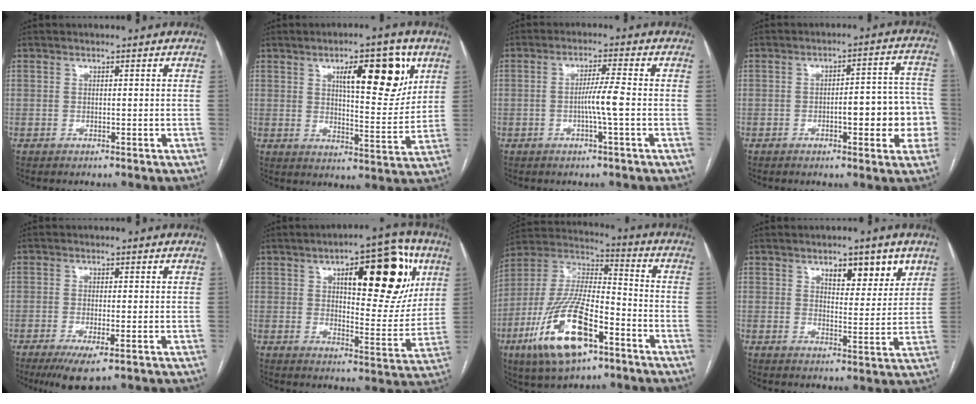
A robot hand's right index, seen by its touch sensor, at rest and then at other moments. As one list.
[{"total": 12.4, "force": [5.8, 3.4, 10.5], "torque": [-0.147, 0.004, 0.087]}, {"total": 4.4, "force": [-0.9, -0.6, 4.3], "torque": [-0.078, 0.002, -0.018]}, {"total": 10.1, "force": [-2.5, 2.9, 9.4], "torque": [-0.106, 0.035, -0.029]}, {"total": 4.8, "force": [-2.5, 1.0, 4.0], "torque": [-0.065, -0.011, -0.039]}, {"total": 19.0, "force": [7.7, 6.4, 16.2], "torque": [-0.205, 0.020, 0.108]}, {"total": 19.1, "force": [-9.1, 6.7, 15.4], "torque": [-0.329, -0.008, -0.160]}, {"total": 7.0, "force": [4.3, 2.6, 4.9], "torque": [-0.061, -0.005, 0.063]}]